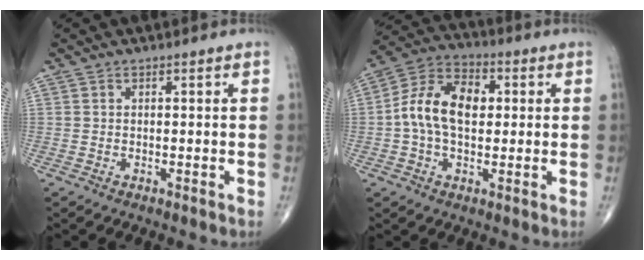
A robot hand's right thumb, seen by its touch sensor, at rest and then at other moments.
{"total": 12.3, "force": [0.9, 7.7, 9.5], "torque": [-0.168, 0.028, 0.007]}